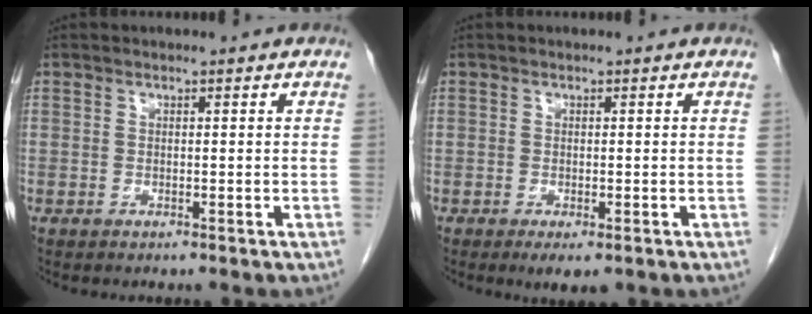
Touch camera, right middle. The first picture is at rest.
{"total": 2.9, "force": [-1.6, 1.0, 2.2], "torque": [-0.028, -0.005, -0.019]}